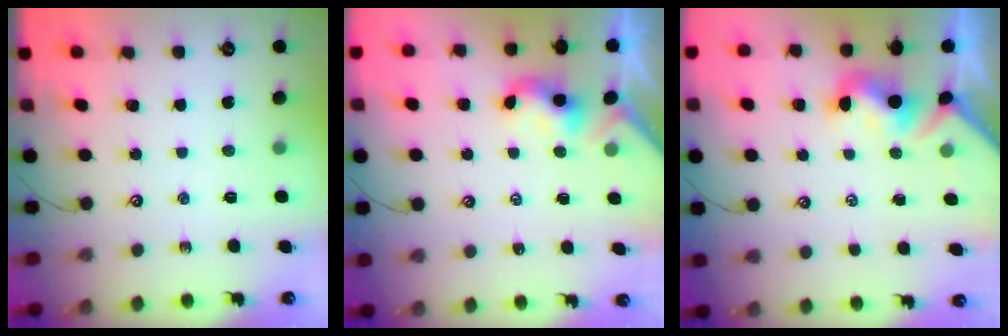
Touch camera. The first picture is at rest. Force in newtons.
{"total": 2.5, "press": 2.5, "slide": 0.1}
{"total": 2.2, "press": 2.1, "slide": 0.7}